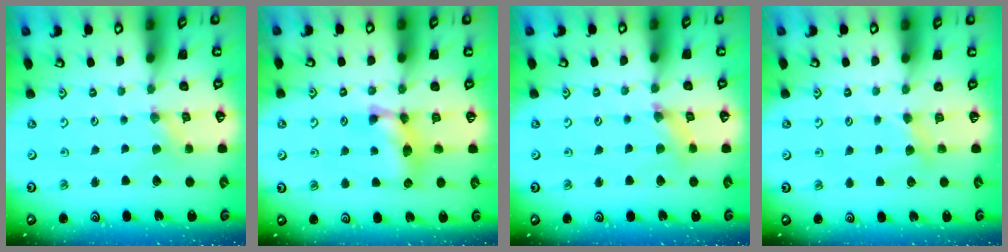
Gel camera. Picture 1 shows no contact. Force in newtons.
{"total": 10.5, "press": 10.5, "slide": 0.3}
{"total": 3.7, "press": 3.7, "slide": 0.4}
{"total": 3.5, "press": 3.5, "slide": 0.5}